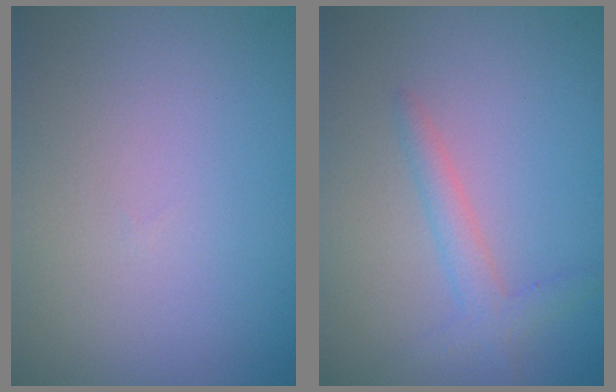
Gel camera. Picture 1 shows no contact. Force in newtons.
{"total": 2.0, "press": 2.0, "slide": 0.1}